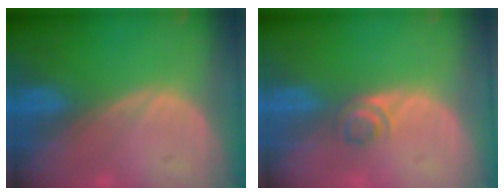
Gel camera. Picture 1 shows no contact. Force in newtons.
{"total": 2.3, "press": 2.1, "slide": 1.0}